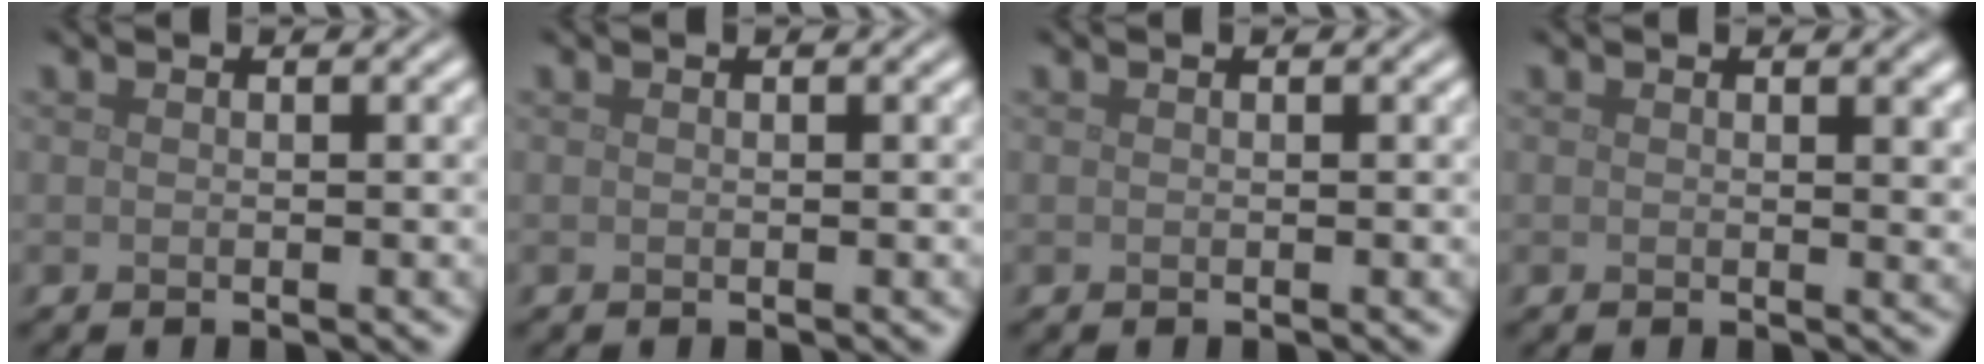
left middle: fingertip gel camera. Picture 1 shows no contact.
{"total": 0.0}
{"total": 0.0}
{"total": 1.6, "force": [0.8, 0.4, 1.3], "torque": [-0.009, -0.001, 0.013]}